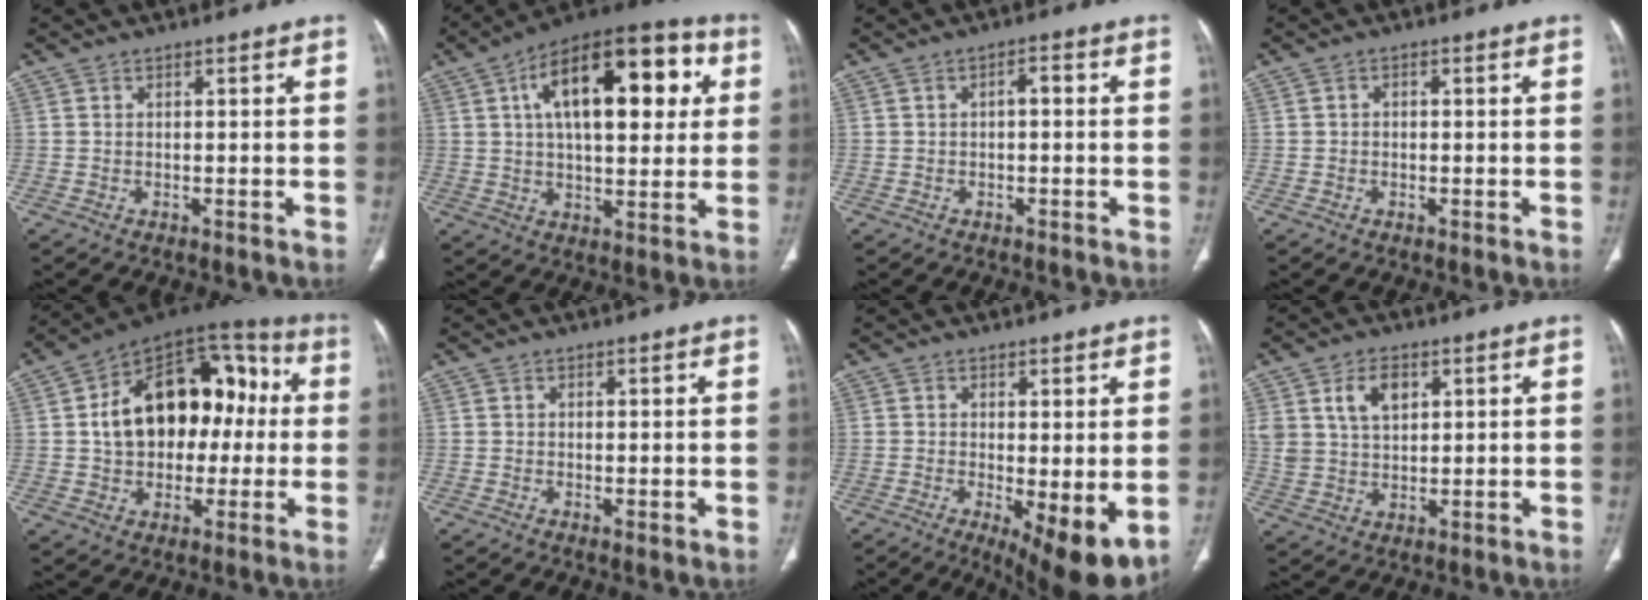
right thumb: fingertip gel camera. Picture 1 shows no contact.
{"total": 23.3, "force": [6.5, 11.0, 19.5], "torque": [-0.269, 0.017, 0.091]}
{"total": 2.0, "force": [-0.1, 1.0, 1.7], "torque": [-0.025, 0.011, -0.005]}
{"total": 0.9, "force": [0.0, 0.8, 0.5], "torque": [-0.003, 0.003, -0.004]}
{"total": 22.4, "force": [1.5, 14.8, 16.7], "torque": [-0.228, 0.043, 0.023]}
{"total": 0.9, "force": [0.0, 0.3, 0.9], "torque": [-0.019, -0.006, 0.000]}
{"total": 9.9, "force": [-1.8, 3.2, 9.2], "torque": [-0.139, -0.026, -0.018]}
{"total": 7.9, "force": [3.4, 5.0, 5.0], "torque": [-0.078, -0.011, 0.069]}